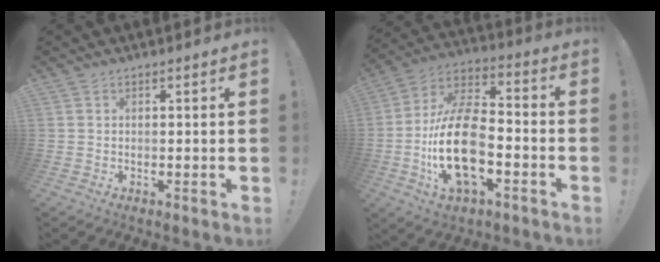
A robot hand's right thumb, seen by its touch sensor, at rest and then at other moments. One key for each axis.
{"total": 20.7, "fx": -5.4, "fy": 11.3, "fz": 16.5, "tx": -0.328, "ty": 0.027, "tz": -0.085}